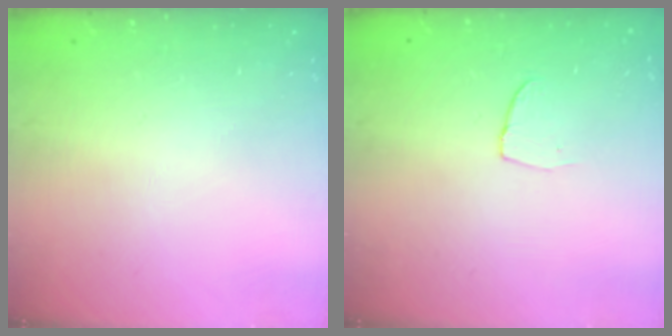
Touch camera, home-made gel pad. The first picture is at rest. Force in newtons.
{"total": 3.8, "press": 3.8, "slide": 0.3}